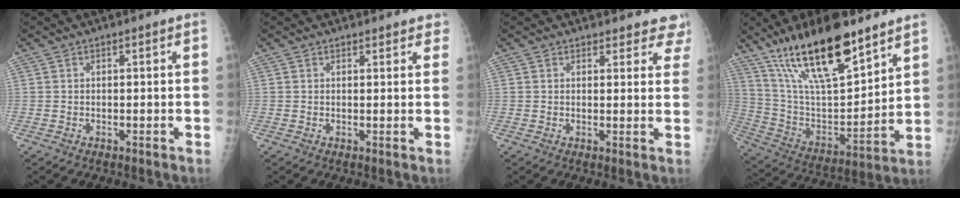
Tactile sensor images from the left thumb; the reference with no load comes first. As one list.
[{"total": 3.2, "force": [2.8, 1.2, 0.8], "torque": [0.018, -0.006, 0.023]}, {"total": 7.1, "force": [6.5, 2.7, 0.7], "torque": [0.047, -0.025, 0.047]}, {"total": 23.3, "force": [15.7, 7.1, 15.7], "torque": [-0.251, -0.062, 0.288]}]